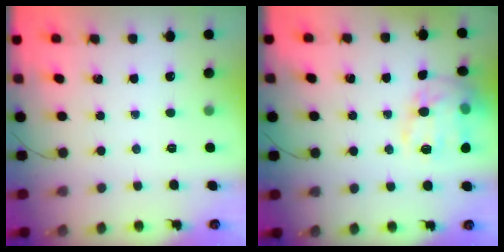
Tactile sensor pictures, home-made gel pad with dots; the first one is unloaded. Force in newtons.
{"total": 13.5, "press": 13.5, "slide": 0.4}